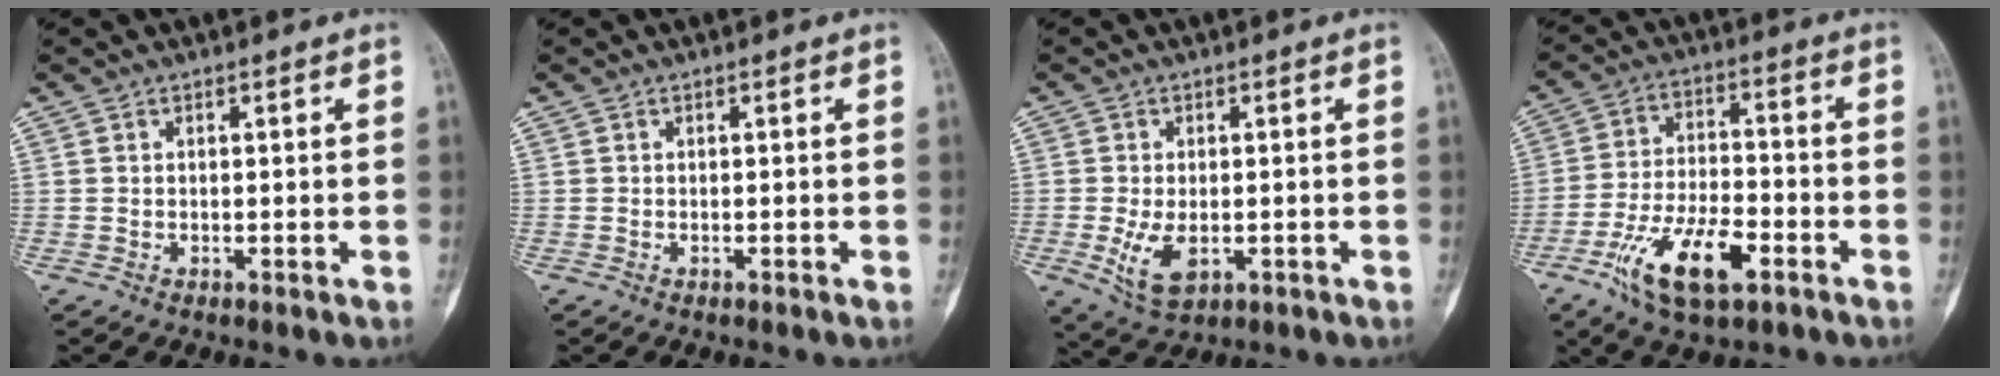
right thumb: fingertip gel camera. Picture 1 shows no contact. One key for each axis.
{"total": 0.0}
{"total": 6.5, "fx": -1.6, "fy": 3.6, "fz": 5.2, "tx": -0.099, "ty": -0.010, "tz": -0.019}
{"total": 13.7, "fx": -6.7, "fy": 5.6, "fz": 10.5, "tx": -0.198, "ty": 0.024, "tz": -0.119}